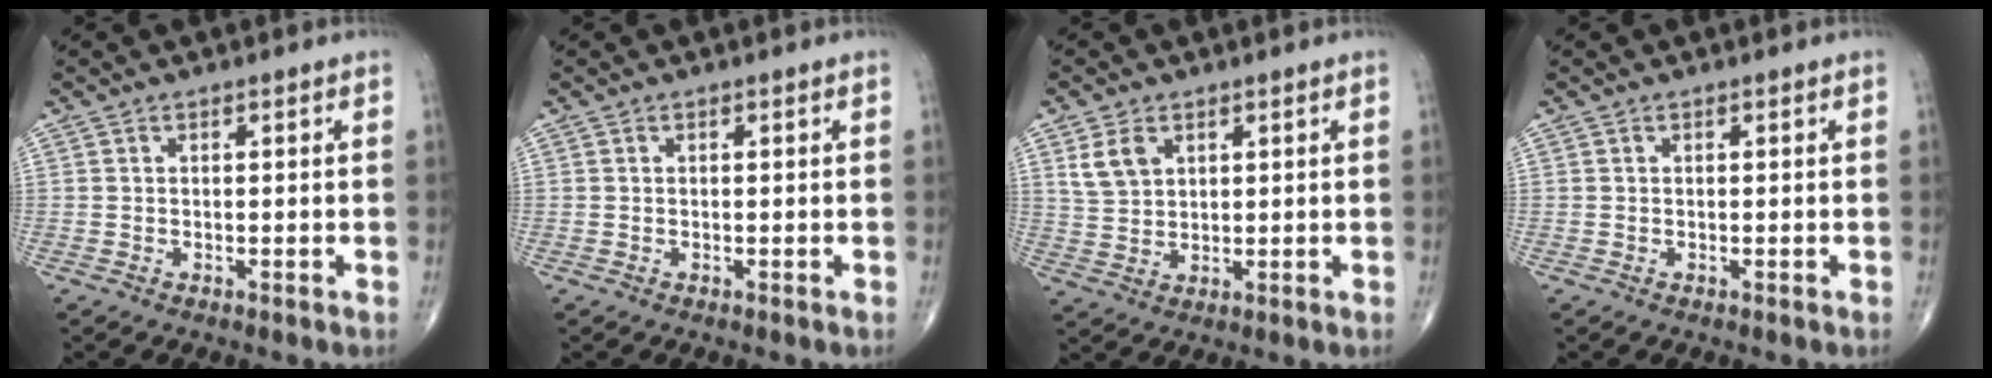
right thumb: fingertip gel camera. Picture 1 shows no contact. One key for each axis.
{"total": 0.0}
{"total": 5.2, "fx": 2.4, "fy": 3.5, "fz": 2.9, "tx": -0.050, "ty": -0.007, "tz": 0.054}
{"total": 0.0}